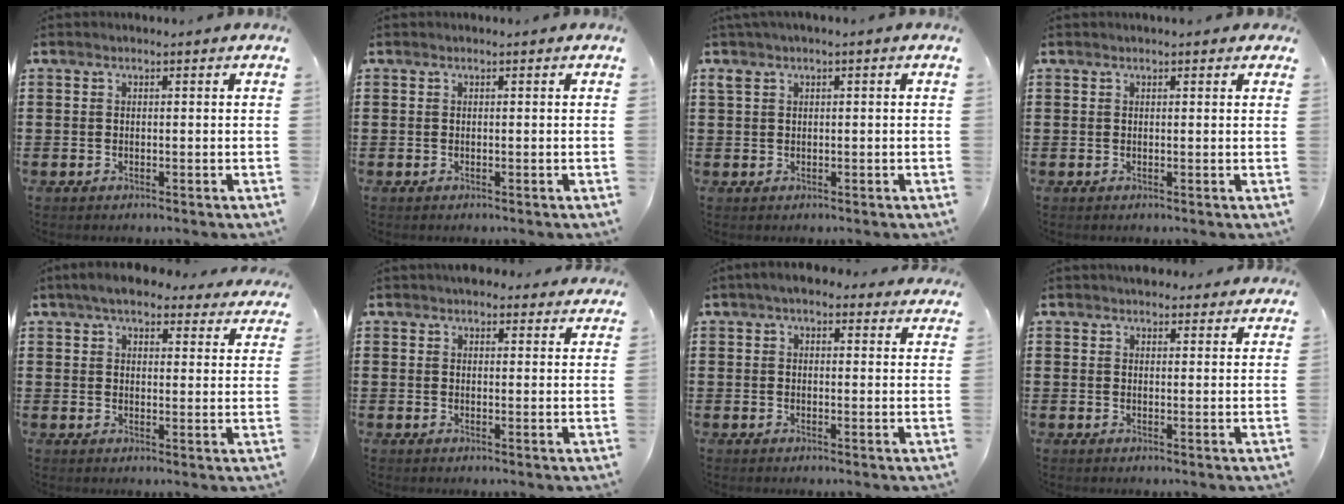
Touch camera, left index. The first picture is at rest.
{"total": 0.0}
{"total": 1.3, "force": [0.1, 0.6, 1.1], "torque": [-0.024, 0.002, 0.000]}
{"total": 0.7, "force": [0.5, 0.2, 0.4], "torque": [-0.007, 0.004, 0.009]}
{"total": 5.5, "force": [4.9, 1.3, 2.1], "torque": [-0.050, -0.010, 0.090]}
{"total": 3.1, "force": [2.8, 1.1, 0.5], "torque": [-0.009, -0.003, 0.053]}
{"total": 3.5, "force": [2.8, 1.4, 1.5], "torque": [-0.038, 0.000, 0.051]}
{"total": 2.6, "force": [2.5, 0.8, 0.2], "torque": [-0.009, 0.000, 0.048]}